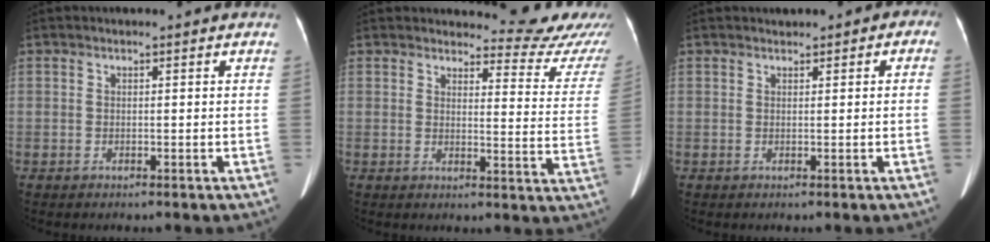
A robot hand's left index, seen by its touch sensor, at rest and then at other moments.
{"total": 12.8, "force": [12.7, 1.4, 0.7], "torque": [0.025, -0.092, 0.113]}
{"total": 1.7, "force": [0.7, 1.1, 1.1], "torque": [-0.011, 0.017, 0.009]}